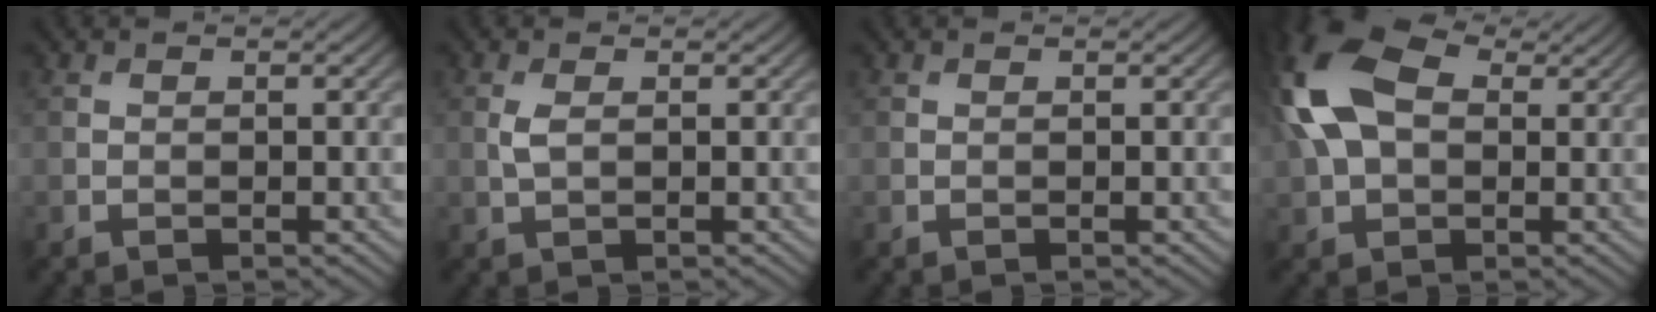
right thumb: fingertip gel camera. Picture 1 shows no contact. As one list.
[{"total": 1.6, "force": [0.3, 0.7, 1.4], "torque": [-0.038, 0.002, 0.006]}, {"total": 0.0}, {"total": 13.8, "force": [2.9, 8.8, 10.3], "torque": [-0.260, 0.022, 0.046]}]